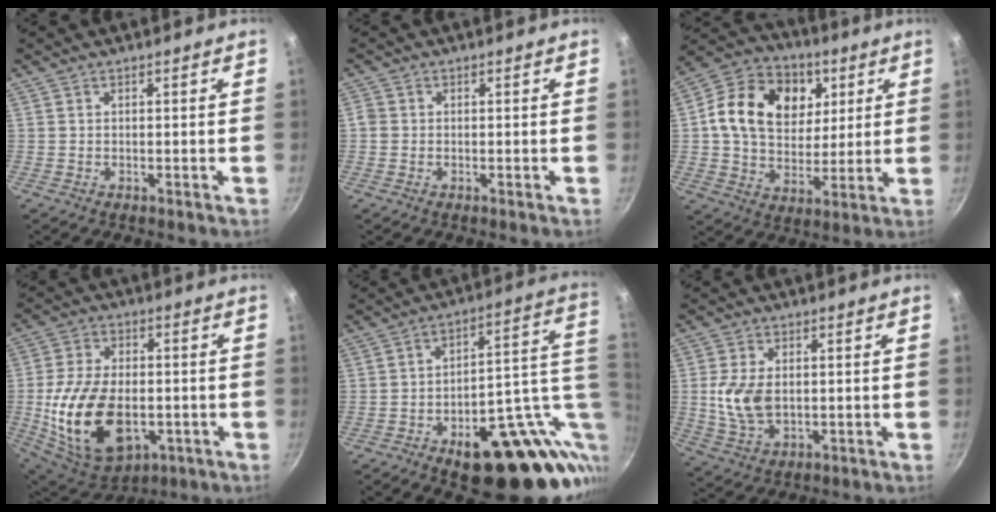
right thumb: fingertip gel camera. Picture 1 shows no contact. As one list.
[{"total": 1.6, "force": [-0.2, 1.4, 0.6], "torque": [-0.008, 0.006, -0.006]}, {"total": 19.2, "force": [5.1, 14.6, 11.4], "torque": [-0.175, 0.000, 0.078]}, {"total": 20.5, "force": [-3.7, 12.6, 15.8], "torque": [-0.287, 0.006, -0.047]}, {"total": 26.2, "force": [-7.0, 12.6, 21.8], "torque": [-0.233, 0.025, -0.085]}, {"total": 8.5, "force": [0.2, 5.4, 6.6], "torque": [-0.125, -0.007, 0.008]}]